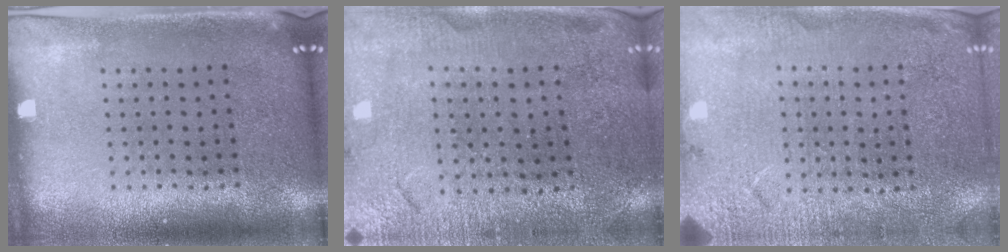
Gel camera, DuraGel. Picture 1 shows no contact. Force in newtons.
{"total": 1.0, "press": 0.9, "slide": 0.3}
{"total": 2.7, "press": 2.7, "slide": 0.1}